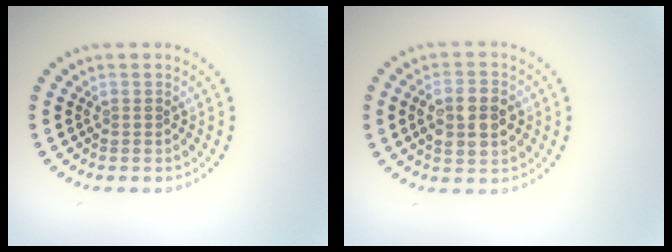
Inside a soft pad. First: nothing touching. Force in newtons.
{"total": 4.3, "press": 4.3, "slide": 0.5}